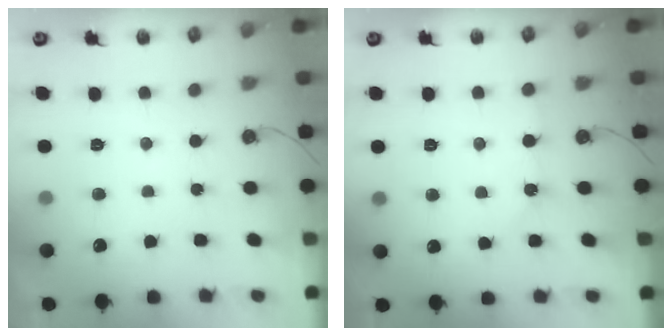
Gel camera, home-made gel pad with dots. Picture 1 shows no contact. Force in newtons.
{"total": 2.5, "press": 2.5, "slide": 0.5}